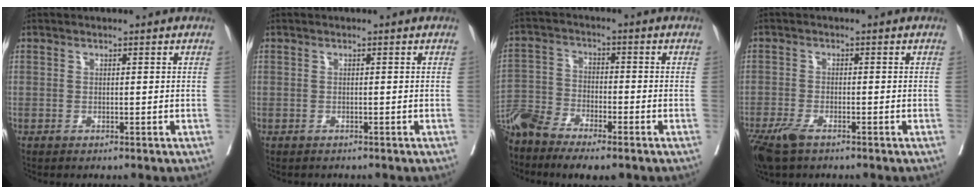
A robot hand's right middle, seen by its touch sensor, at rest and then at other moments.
{"total": 0.7, "force": [-0.7, 0.3, 0.1], "torque": [-0.008, 0.000, -0.012]}
{"total": 10.8, "force": [-8.6, 2.8, 6.0], "torque": [-0.121, -0.012, -0.160]}
{"total": 5.8, "force": [-4.1, 1.9, 3.7], "torque": [-0.072, -0.013, -0.074]}